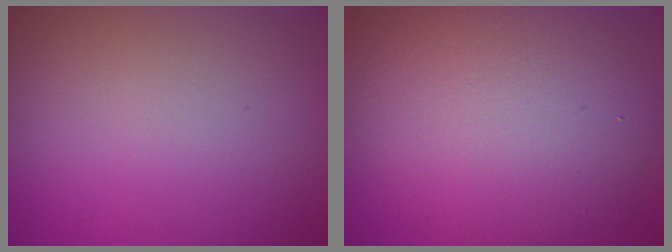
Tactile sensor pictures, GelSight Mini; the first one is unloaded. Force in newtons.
{"total": 9.8, "press": 9.8, "slide": 0.8}